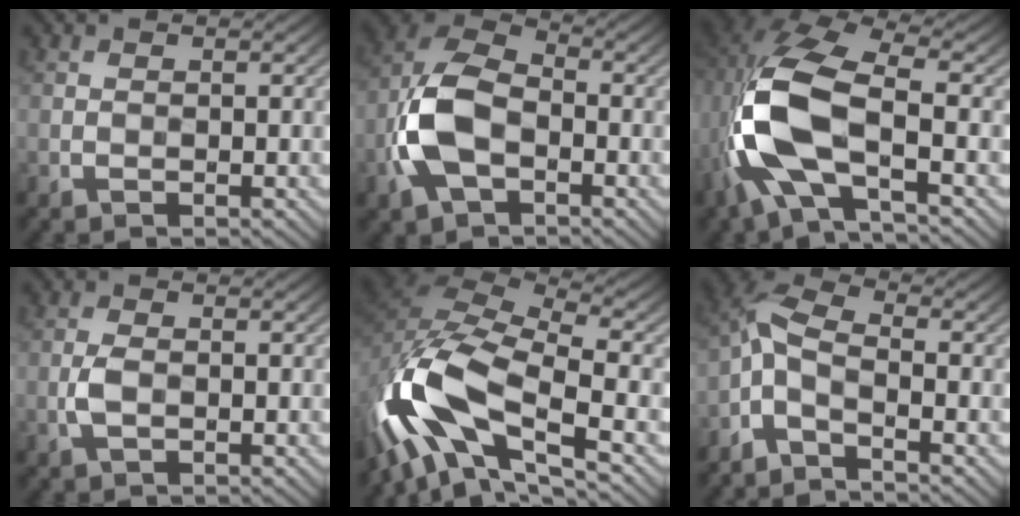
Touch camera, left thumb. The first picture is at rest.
{"total": 10.5, "force": [-3.0, 6.2, 7.9], "torque": [-0.190, 0.003, -0.070]}
{"total": 13.3, "force": [-3.6, 6.1, 11.2], "torque": [-0.271, -0.011, -0.081]}
{"total": 2.4, "force": [-0.5, 1.2, 2.0], "torque": [-0.048, 0.001, -0.014]}
{"total": 15.8, "force": [-6.6, 6.9, 12.6], "torque": [-0.283, -0.016, -0.133]}
{"total": 5.1, "force": [-3.2, 1.8, 3.6], "torque": [-0.084, 0.004, -0.081]}